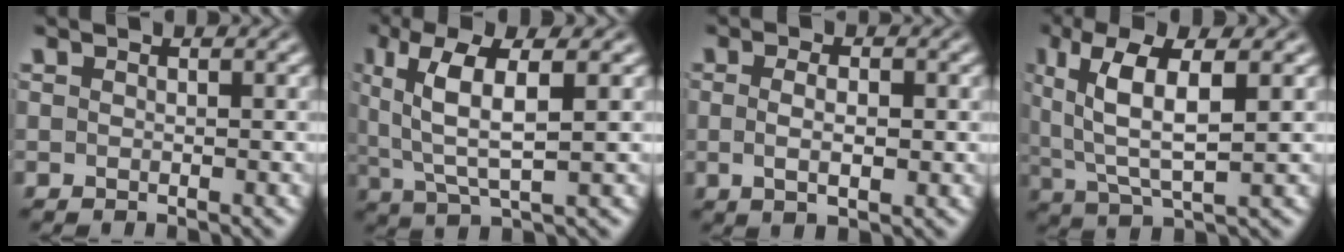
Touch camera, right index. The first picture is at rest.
{"total": 5.4, "force": [1.0, 1.8, 5.0], "torque": [-0.097, -0.005, 0.028]}
{"total": 2.4, "force": [-0.3, 0.4, 2.3], "torque": [-0.040, -0.009, 0.002]}
{"total": 6.0, "force": [1.2, 2.3, 5.4], "torque": [-0.106, -0.007, 0.034]}